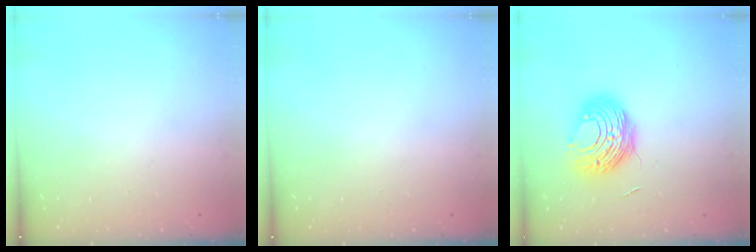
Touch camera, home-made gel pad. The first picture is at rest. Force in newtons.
{"total": 0.0}
{"total": 10.7, "press": 10.7, "slide": 0.6}